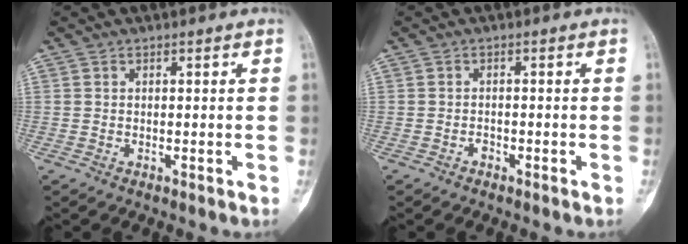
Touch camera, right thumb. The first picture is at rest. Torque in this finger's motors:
{"motor_torque": [0.25, 0.14, 0.12, -0.01, 0.03]}